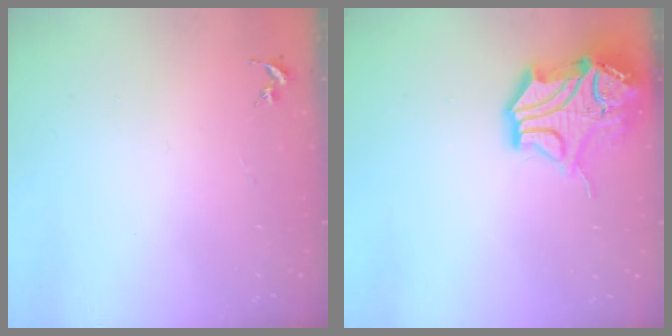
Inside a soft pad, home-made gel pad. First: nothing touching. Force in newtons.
{"total": 16.4, "press": 16.3, "slide": 2.2}